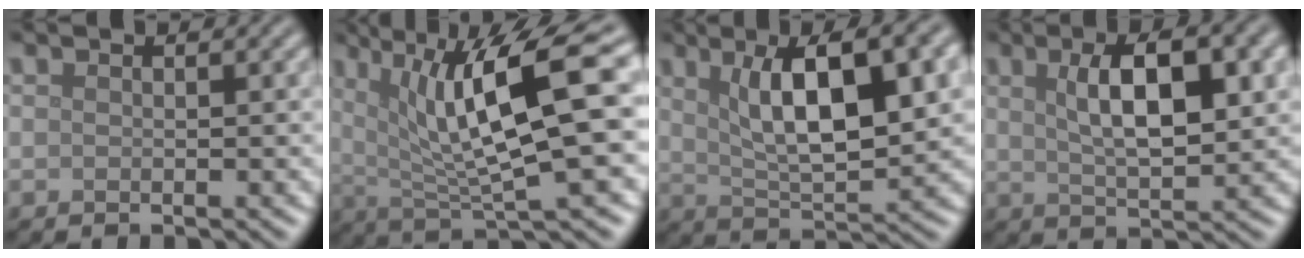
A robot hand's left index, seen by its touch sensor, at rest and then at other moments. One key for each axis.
{"total": 11.0, "fx": 3.2, "fy": 2.8, "fz": 10.1, "tx": -0.160, "ty": 0.003, "tz": 0.058}
{"total": 10.4, "fx": 3.3, "fy": 3.5, "fz": 9.2, "tx": -0.145, "ty": 0.008, "tz": 0.055}
{"total": 7.9, "fx": 2.2, "fy": 2.8, "fz": 7.1, "tx": -0.113, "ty": 0.009, "tz": 0.036}